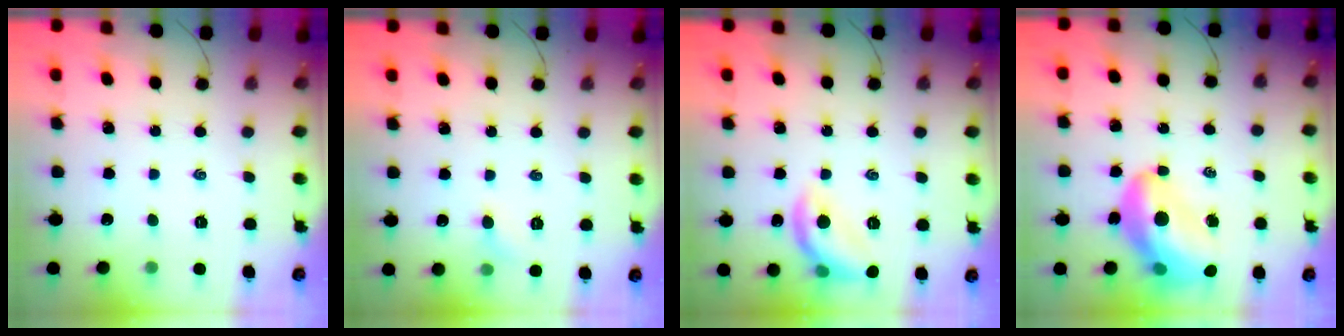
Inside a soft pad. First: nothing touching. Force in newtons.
{"total": 4.2, "press": 4.0, "slide": 1.4}
{"total": 10.9, "press": 10.9, "slide": 0.4}
{"total": 14.5, "press": 13.8, "slide": 4.3}